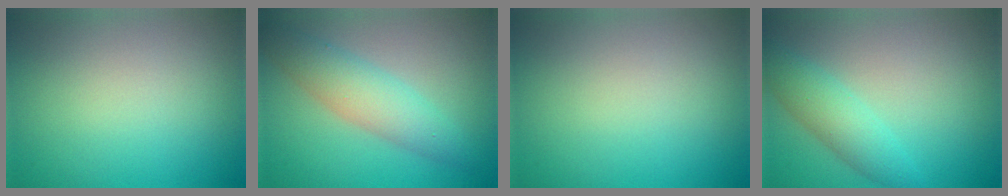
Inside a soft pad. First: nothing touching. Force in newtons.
{"total": 4.3, "press": 4.3, "slide": 0.1}
{"total": 0.0}
{"total": 3.3, "press": 3.3, "slide": 0.1}